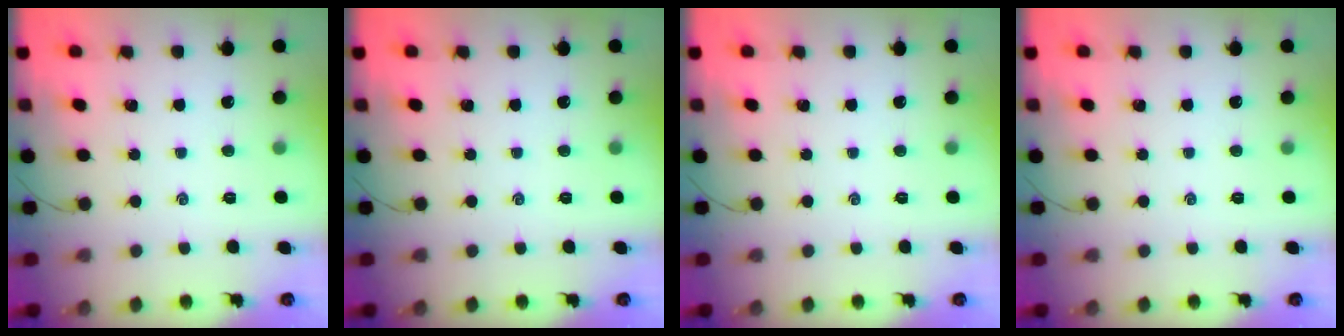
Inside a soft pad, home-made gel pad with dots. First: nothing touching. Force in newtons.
{"total": 0.0}
{"total": 0.0}
{"total": 0.0}